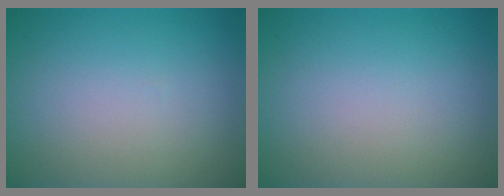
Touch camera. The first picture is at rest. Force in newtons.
{"total": 0.0}